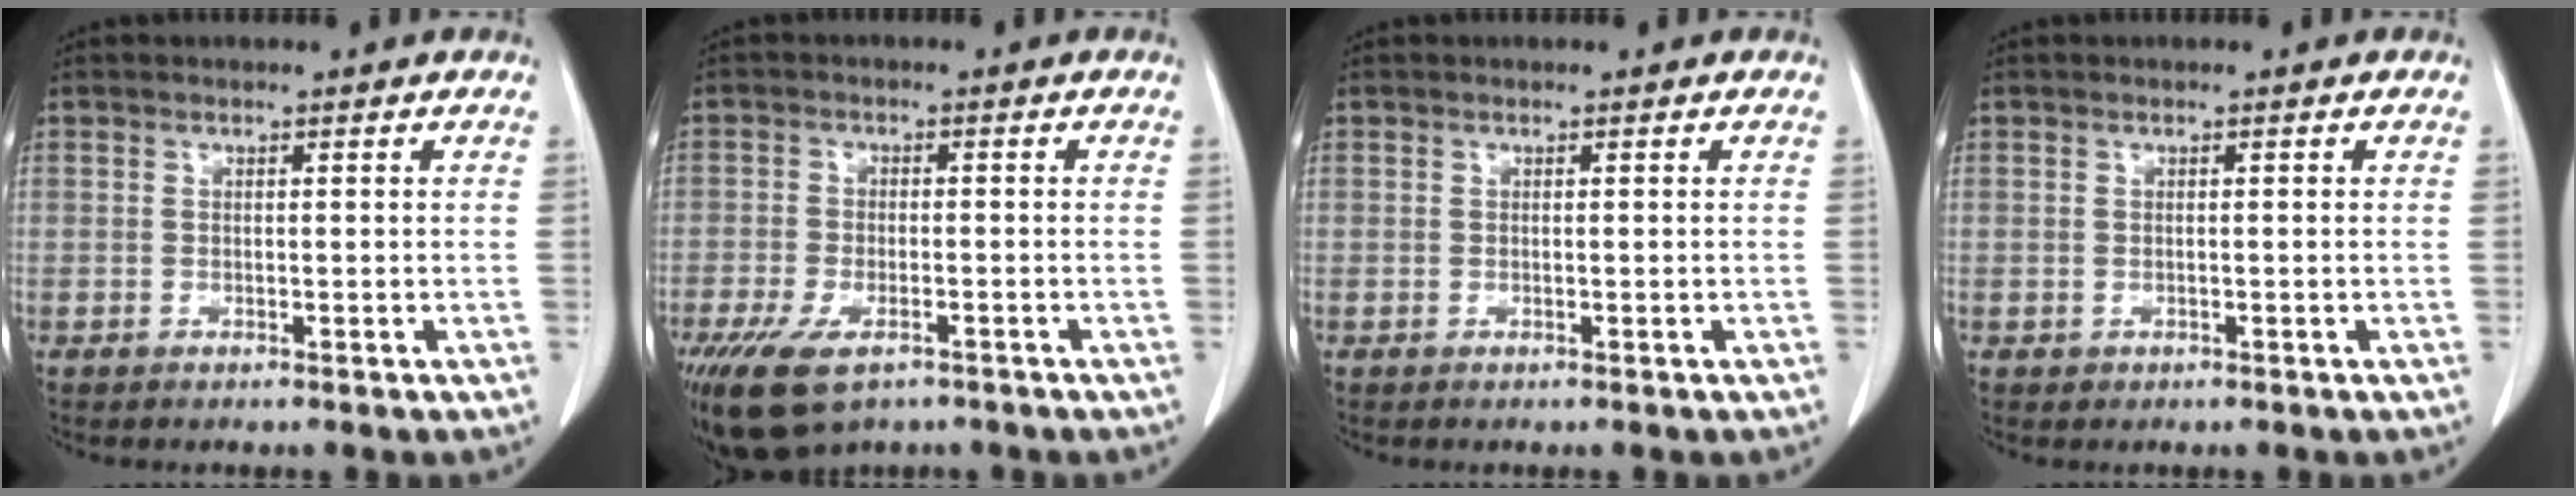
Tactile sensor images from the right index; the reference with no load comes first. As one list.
[{"total": 12.7, "force": [-7.7, 6.2, 7.9], "torque": [-0.178, -0.015, -0.124]}, {"total": 0.0}, {"total": 0.8, "force": [-0.1, 0.7, 0.3], "torque": [-0.005, 0.005, 0.004]}]